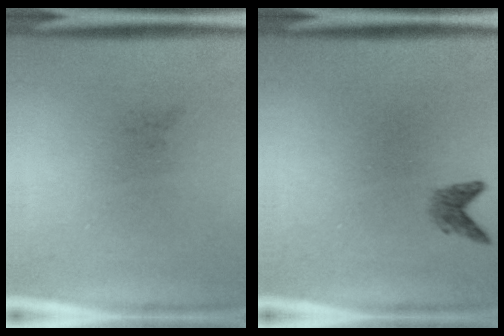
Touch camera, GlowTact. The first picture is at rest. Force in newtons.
{"total": 1.5}